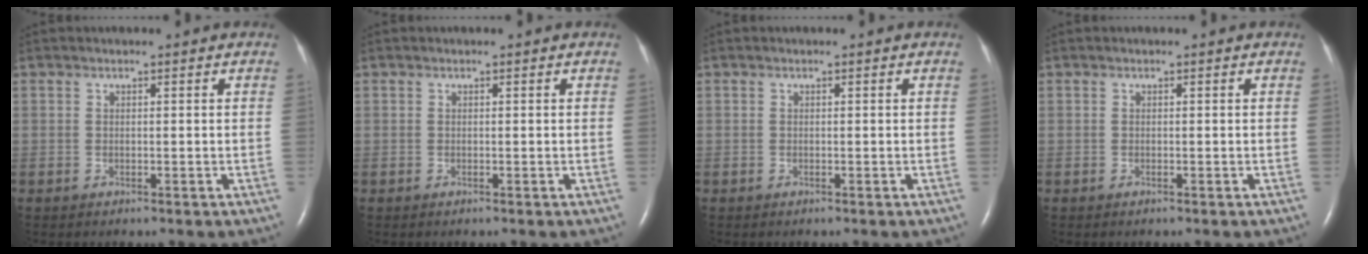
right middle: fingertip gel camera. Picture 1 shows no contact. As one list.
[{"total": 0.0}, {"total": 0.0}, {"total": 0.0}]